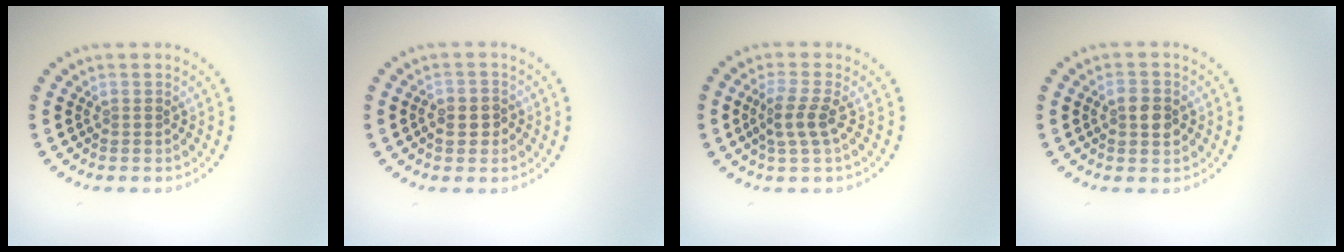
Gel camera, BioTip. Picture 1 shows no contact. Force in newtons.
{"total": 2.2, "press": 2.1, "slide": 0.5}
{"total": 2.4, "press": 2.0, "slide": 1.3}
{"total": 2.6, "press": 2.6, "slide": 0.1}